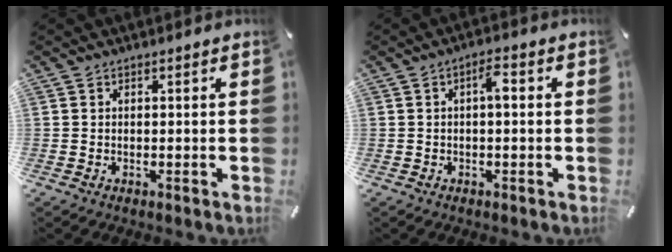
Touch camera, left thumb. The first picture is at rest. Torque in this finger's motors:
{"motor_torque": [0.40, 1.34, 0.68, 0.13, 0.21]}